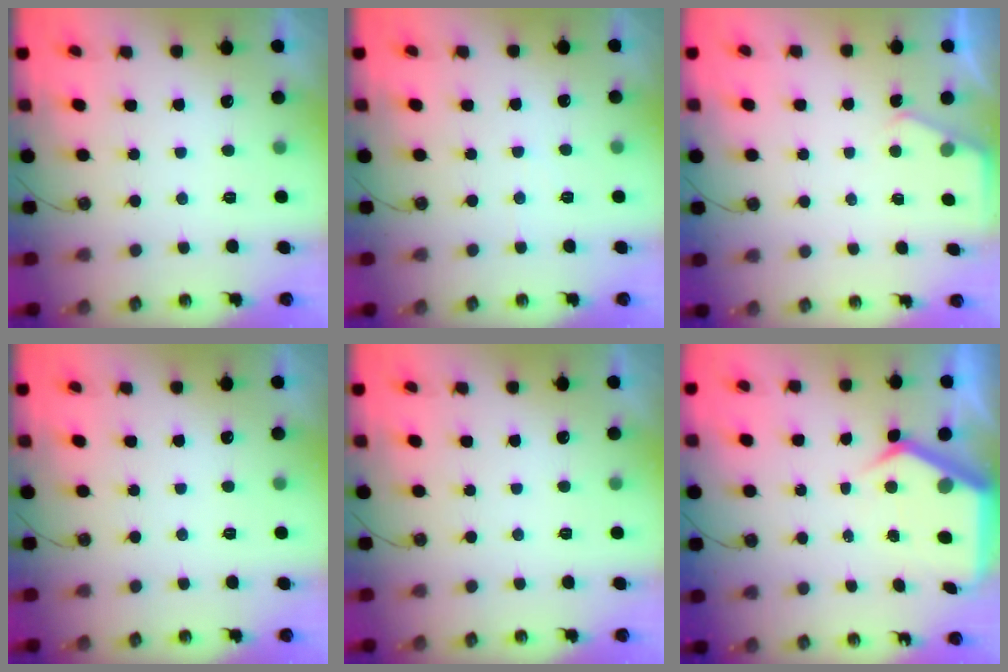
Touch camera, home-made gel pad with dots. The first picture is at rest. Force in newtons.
{"total": 3.2, "press": 3.1, "slide": 0.5}
{"total": 2.1, "press": 2.1, "slide": 0.4}
{"total": 0.0}
{"total": 0.0}
{"total": 7.4, "press": 7.3, "slide": 1.0}